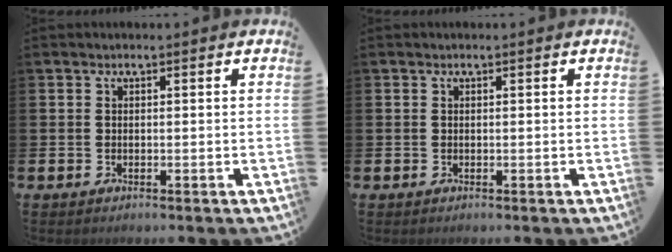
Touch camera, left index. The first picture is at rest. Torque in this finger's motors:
{"motor_torque": [-0.05, 0.05, 0.00, 0.00]}